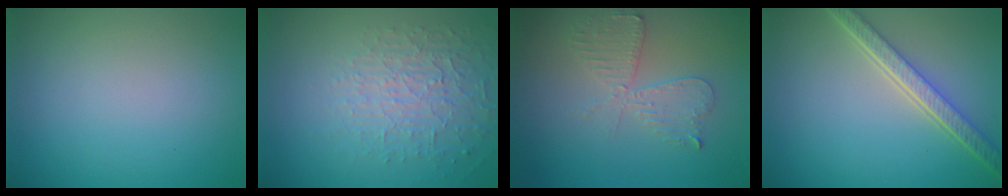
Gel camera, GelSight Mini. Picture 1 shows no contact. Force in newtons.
{"total": 3.9, "press": 3.0, "slide": 2.6}
{"total": 2.6, "press": 2.5, "slide": 0.5}
{"total": 5.0, "press": 3.7, "slide": 3.3}